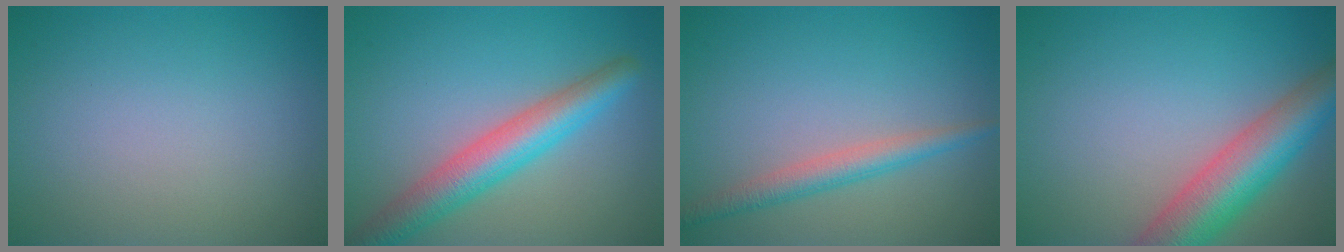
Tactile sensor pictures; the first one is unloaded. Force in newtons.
{"total": 5.6, "press": 5.6, "slide": 0.3}
{"total": 2.6, "press": 2.6, "slide": 0.0}
{"total": 7.5, "press": 7.5, "slide": 0.3}